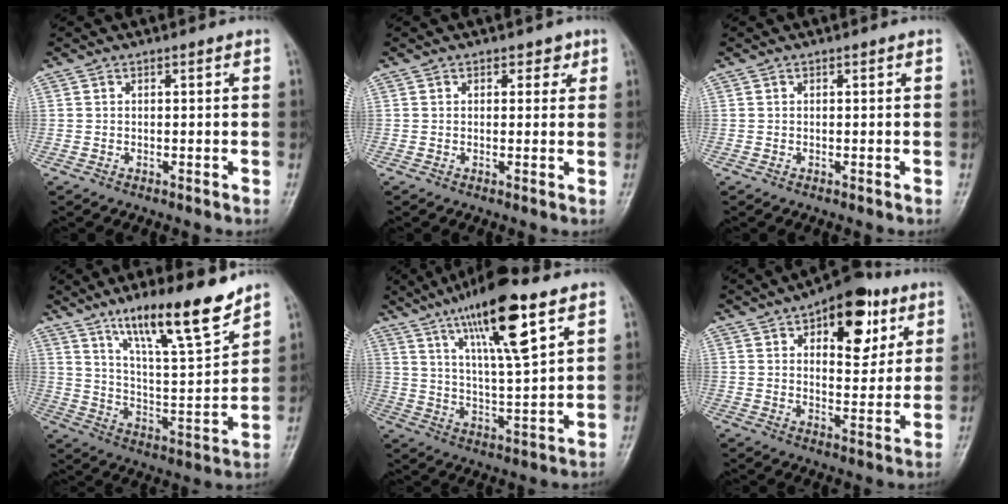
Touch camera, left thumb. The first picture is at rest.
{"total": 2.5, "force": [1.2, 1.9, 1.2], "torque": [0.011, -0.003, 0.011]}
{"total": 0.0}
{"total": 17.0, "force": [11.9, 3.4, 11.7], "torque": [-0.170, -0.072, 0.208]}
{"total": 17.1, "force": [9.5, 3.7, 13.8], "torque": [-0.223, -0.032, 0.168]}
{"total": 14.9, "force": [6.9, 7.7, 10.8], "torque": [-0.100, -0.020, 0.097]}